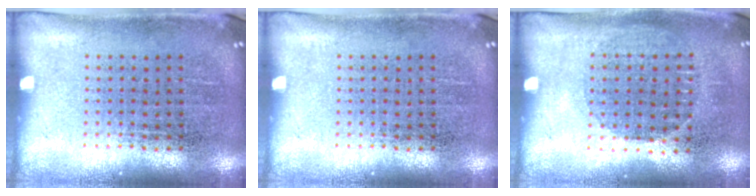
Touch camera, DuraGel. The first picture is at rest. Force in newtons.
{"total": 0.0}
{"total": 0.9, "press": 0.8, "slide": 0.4}